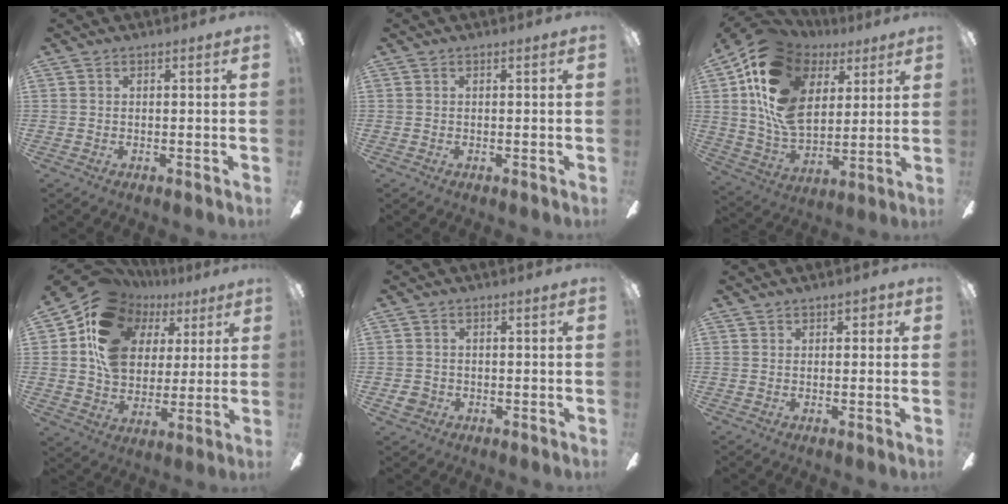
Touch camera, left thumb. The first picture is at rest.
{"total": 0.0}
{"total": 20.0, "force": [8.0, 13.7, 12.2], "torque": [-0.261, -0.034, 0.141]}
{"total": 19.0, "force": [8.0, 14.5, 9.4], "torque": [-0.174, -0.038, 0.151]}
{"total": 2.8, "force": [-0.7, 2.5, 1.1], "torque": [-0.024, 0.003, -0.014]}
{"total": 1.6, "force": [1.1, 1.1, 0.5], "torque": [-0.002, 0.000, 0.017]}